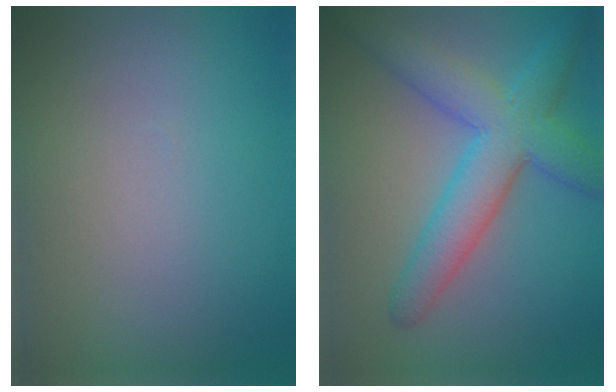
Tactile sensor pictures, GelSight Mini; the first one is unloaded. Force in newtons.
{"total": 6.5, "press": 6.5, "slide": 0.3}